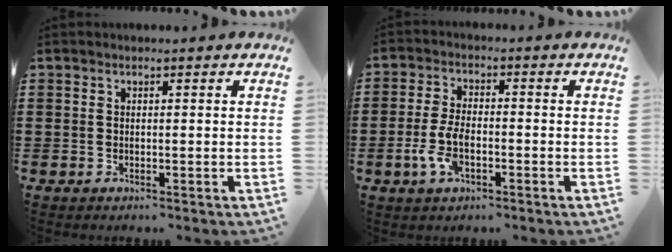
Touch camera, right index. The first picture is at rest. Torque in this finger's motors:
{"motor_torque": [2.14, 0.00, 0.48, 0.10]}